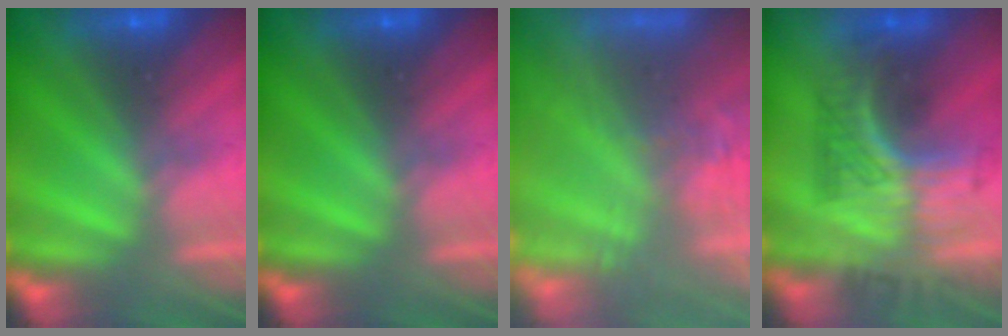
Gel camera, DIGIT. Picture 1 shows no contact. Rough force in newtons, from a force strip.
{"total": 0.0}
{"total": 7.2}
{"total": 2.9}